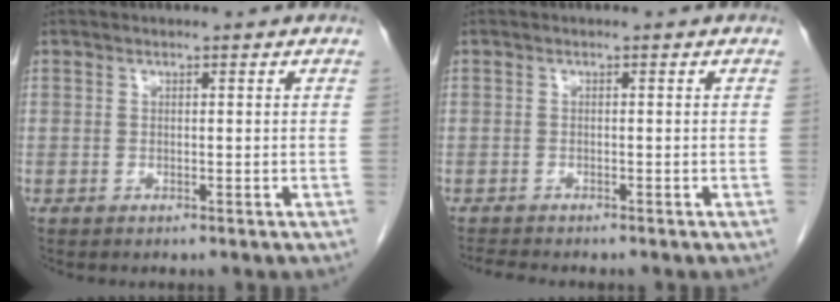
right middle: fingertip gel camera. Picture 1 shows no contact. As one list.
[{"total": 2.2, "force": [-2.1, 0.2, 0.7], "torque": [-0.014, -0.008, -0.033]}]